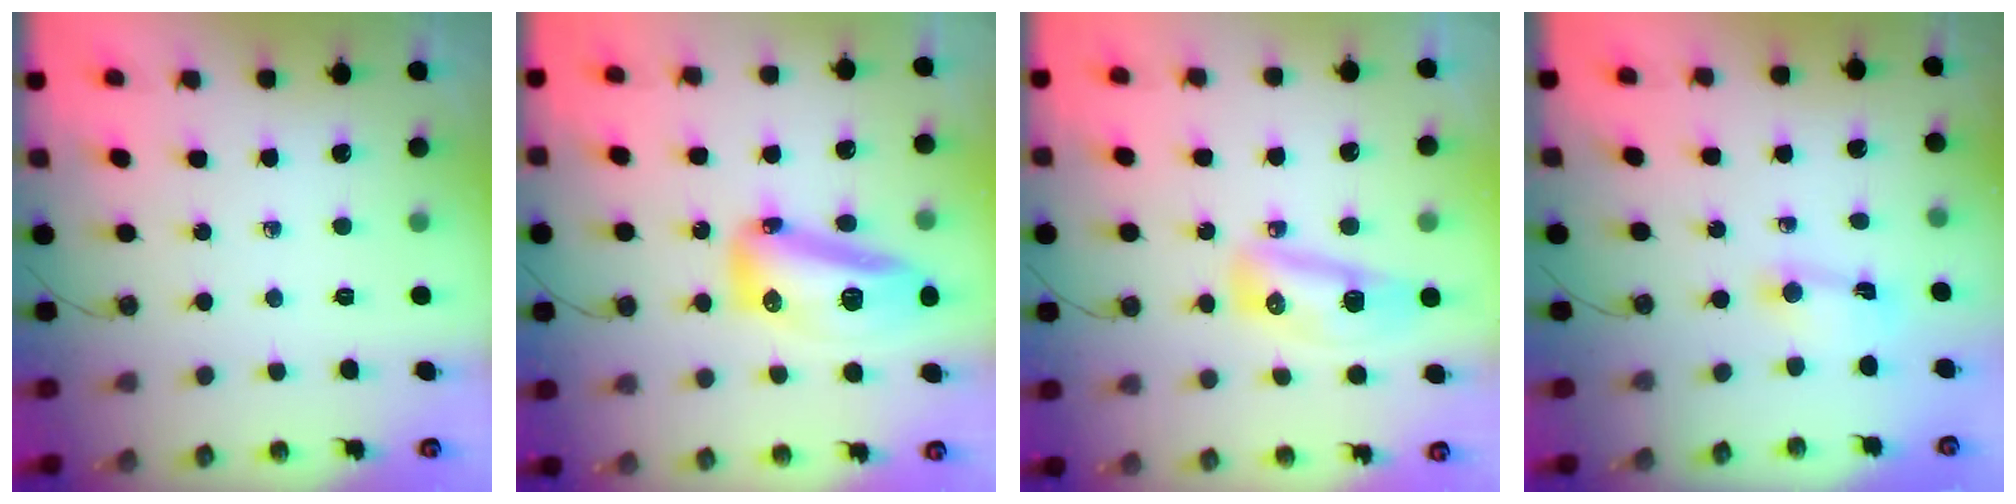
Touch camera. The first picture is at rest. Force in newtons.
{"total": 16.8, "press": 16.6, "slide": 2.2}
{"total": 9.8, "press": 9.8, "slide": 1.1}
{"total": 1.8, "press": 1.8, "slide": 0.2}